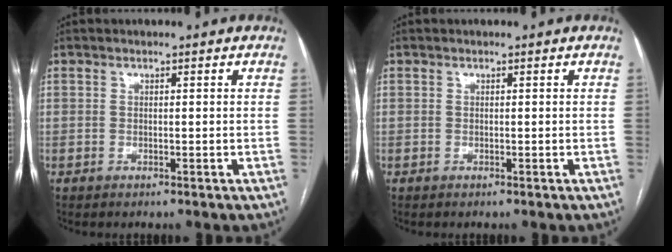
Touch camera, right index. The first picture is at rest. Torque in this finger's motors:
{"motor_torque": [0.00, 0.00, 0.00, 0.00]}